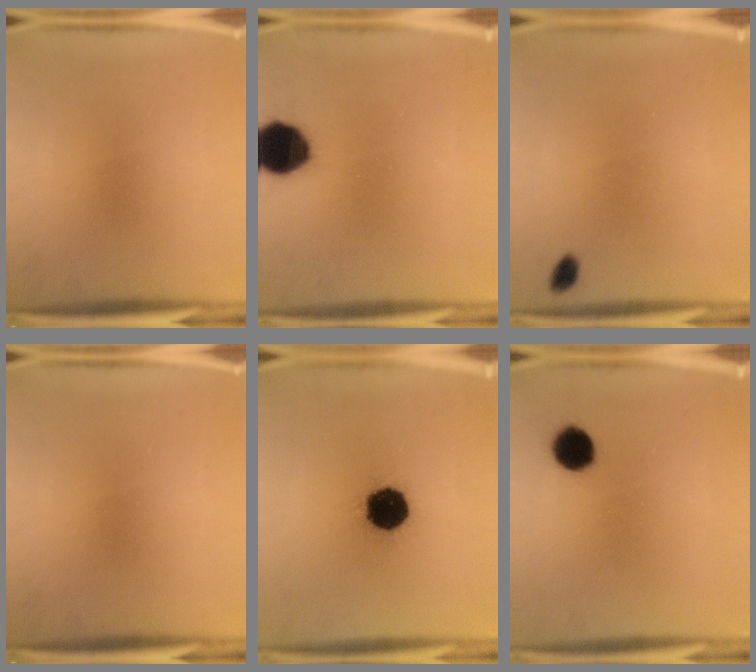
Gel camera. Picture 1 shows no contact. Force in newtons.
{"total": 12.7}
{"total": 2.0}
{"total": 0.0}
{"total": 16.9}
{"total": 6.4}